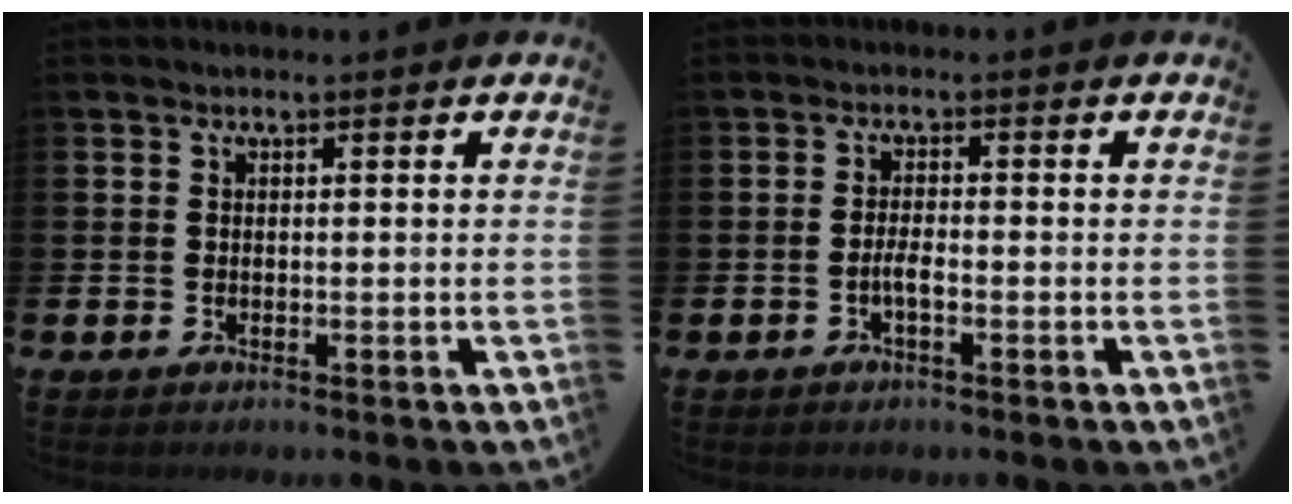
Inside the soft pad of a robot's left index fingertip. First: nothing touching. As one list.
[{"total": 1.7, "force": [-0.8, 0.4, 1.4], "torque": [-0.026, 0.001, -0.015]}]